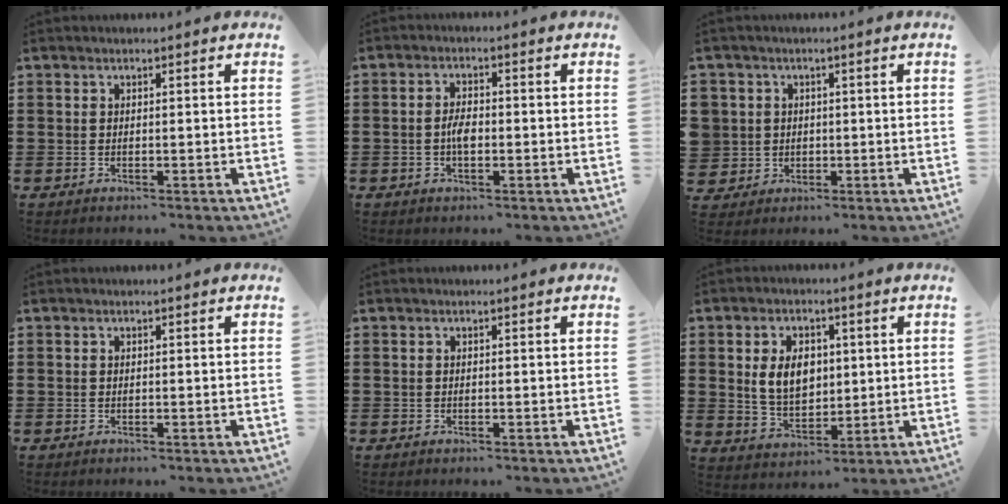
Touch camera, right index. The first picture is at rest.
{"total": 3.0, "force": [-0.6, 1.3, 2.6], "torque": [-0.057, 0.002, -0.014]}
{"total": 4.0, "force": [0.4, 3.9, 0.1], "torque": [-0.030, 0.012, 0.003]}
{"total": 0.0}
{"total": 0.0}
{"total": 6.7, "force": [1.2, 4.5, 4.8], "torque": [-0.104, 0.010, 0.017]}